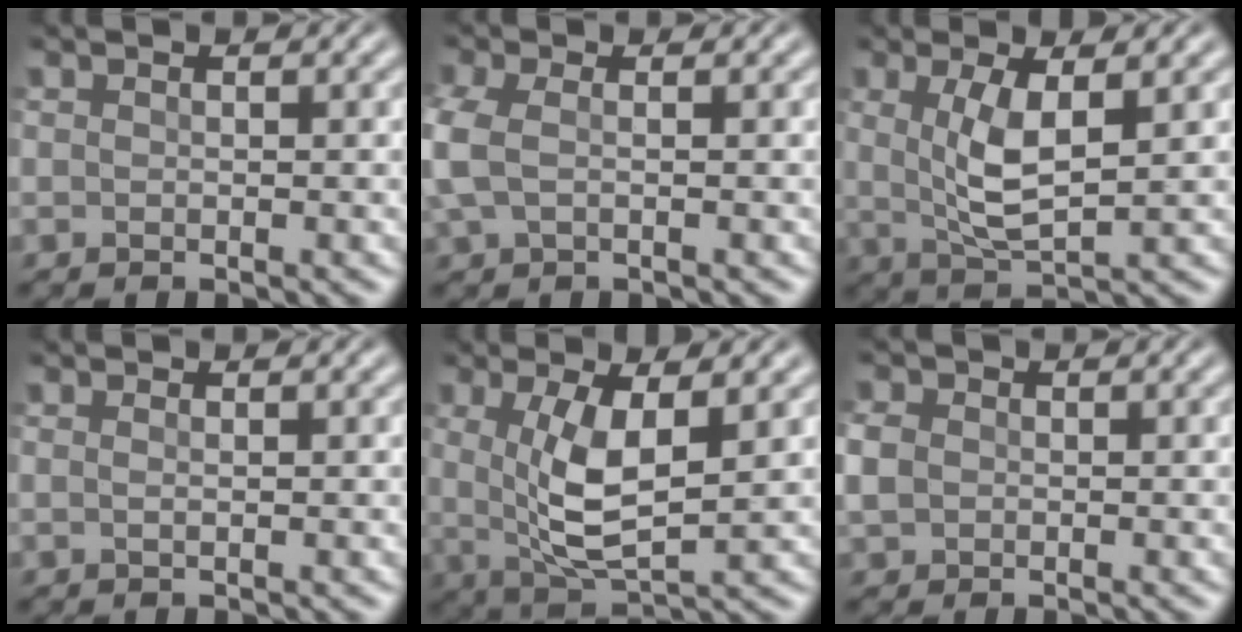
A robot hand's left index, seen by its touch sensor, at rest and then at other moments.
{"total": 3.7, "force": [-0.6, 2.3, 2.8], "torque": [-0.076, -0.002, -0.015]}
{"total": 4.1, "force": [0.7, 0.9, 4.0], "torque": [-0.087, -0.002, 0.017]}
{"total": 0.5, "force": [0.0, 0.0, 0.5], "torque": [-0.011, 0.001, 0.002]}
{"total": 5.8, "force": [0.6, 1.7, 5.5], "torque": [-0.117, -0.009, 0.014]}
{"total": 2.7, "force": [-0.2, 2.3, 1.3], "torque": [-0.036, 0.001, -0.006]}